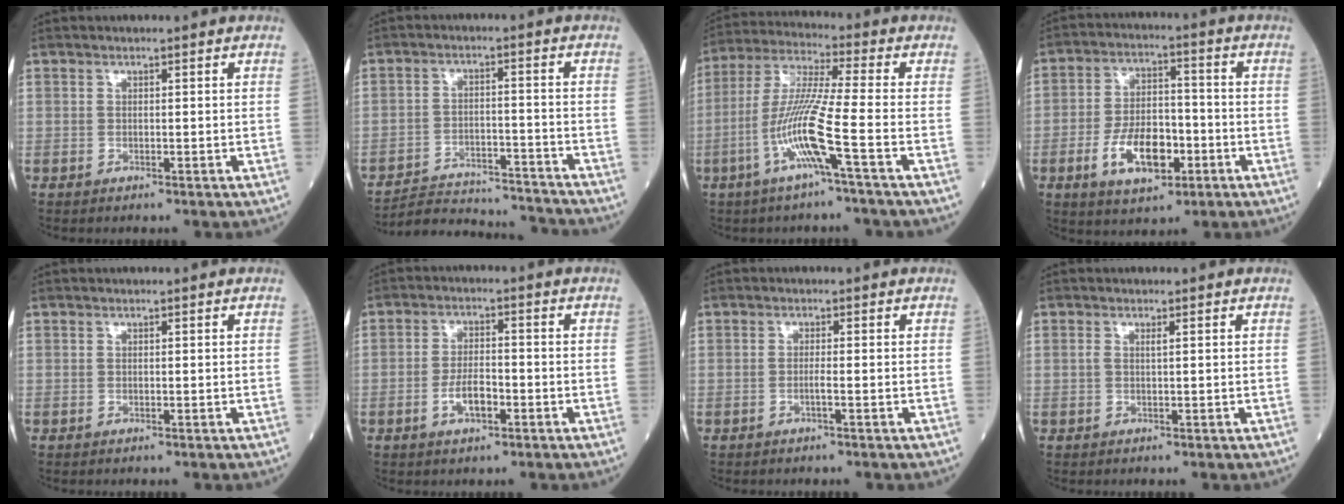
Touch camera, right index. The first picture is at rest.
{"total": 13.6, "force": [-13.5, 1.0, 1.7], "torque": [-0.027, 0.013, -0.199]}
{"total": 11.2, "force": [-4.1, -1.1, 10.4], "torque": [-0.215, -0.002, -0.086]}
{"total": 10.4, "force": [-3.8, 5.0, 8.3], "torque": [-0.162, 0.005, -0.063]}
{"total": 0.0}
{"total": 4.6, "force": [-1.8, 1.8, 3.9], "torque": [-0.074, 0.002, -0.033]}
{"total": 1.2, "force": [-0.4, -0.2, 1.1], "torque": [-0.022, -0.001, -0.010]}
{"total": 1.0, "force": [0.3, 0.0, 0.9], "torque": [-0.027, 0.006, 0.006]}